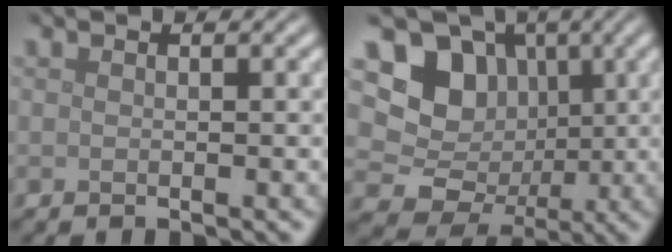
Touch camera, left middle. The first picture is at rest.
{"total": 10.1, "force": [1.3, 9.2, 4.0], "torque": [-0.061, 0.010, -0.002]}